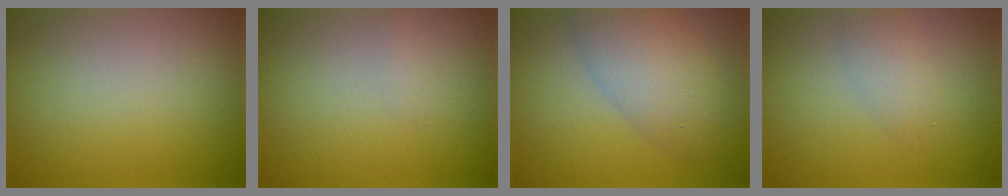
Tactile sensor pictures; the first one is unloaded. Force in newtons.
{"total": 0.6, "press": 0.6, "slide": 0.0}
{"total": 5.9, "press": 5.9, "slide": 0.4}
{"total": 2.1, "press": 2.1, "slide": 0.1}